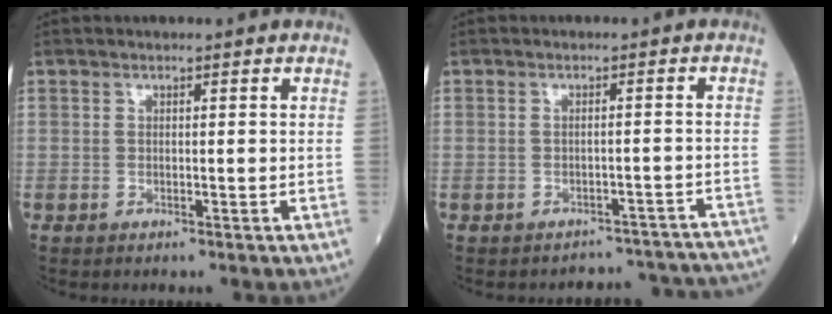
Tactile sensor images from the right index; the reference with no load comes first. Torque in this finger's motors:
{"motor_torque": [-0.01, -0.23, -0.38, -0.07]}